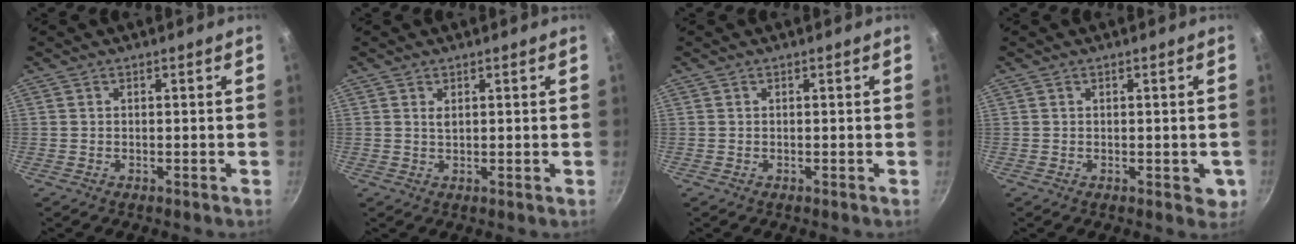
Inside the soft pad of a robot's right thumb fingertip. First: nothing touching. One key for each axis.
{"total": 1.2, "fx": 0.6, "fy": 0.4, "fz": 1.0, "tx": -0.017, "ty": -0.004, "tz": 0.010}
{"total": 0.0}
{"total": 3.3, "fx": -0.3, "fy": 1.8, "fz": 2.8, "tx": -0.019, "ty": -0.003, "tz": -0.003}